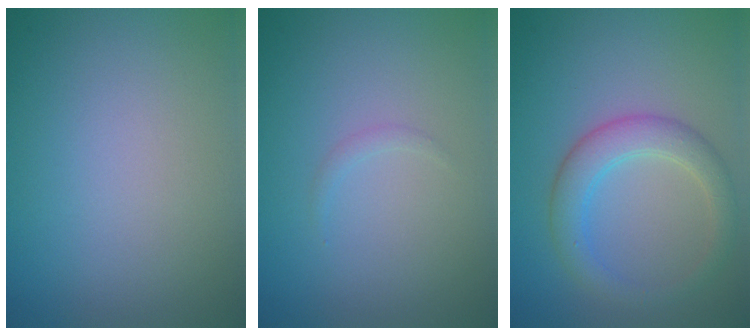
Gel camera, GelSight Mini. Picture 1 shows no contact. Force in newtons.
{"total": 0.6, "press": 0.6, "slide": 0.1}
{"total": 3.7, "press": 3.7, "slide": 0.2}